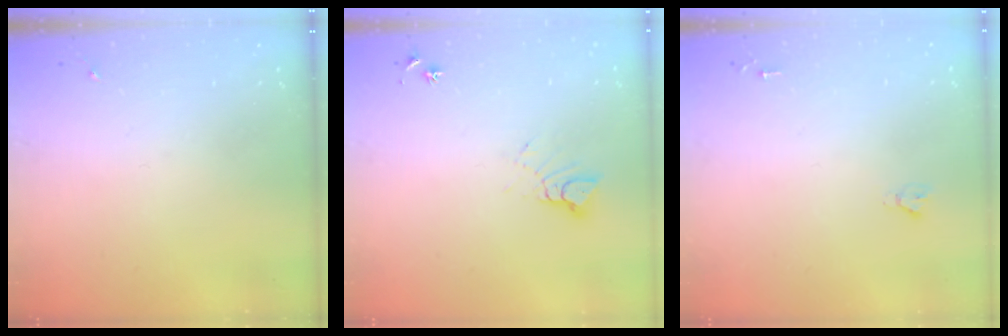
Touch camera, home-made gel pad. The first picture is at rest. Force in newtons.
{"total": 6.0, "press": 6.0, "slide": 0.4}
{"total": 1.9, "press": 1.9, "slide": 0.2}